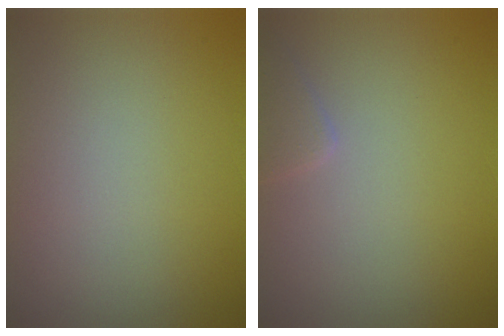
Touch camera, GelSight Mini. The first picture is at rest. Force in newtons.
{"total": 1.2, "press": 1.2, "slide": 0.1}